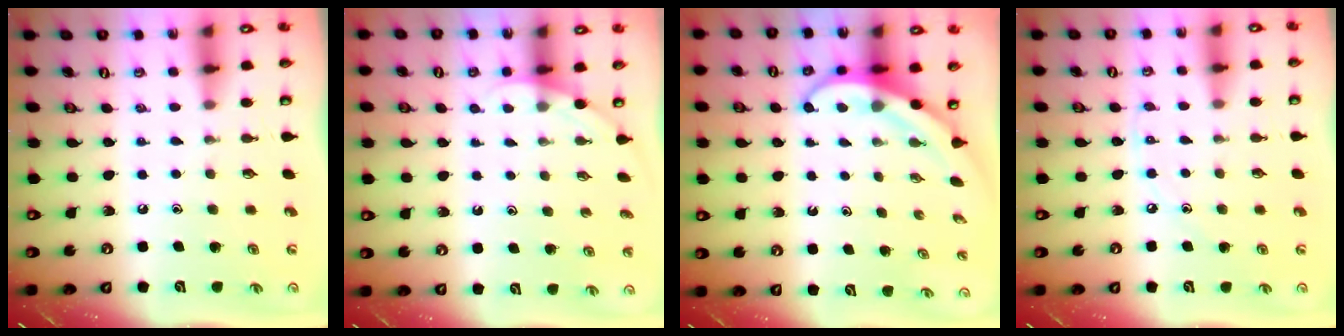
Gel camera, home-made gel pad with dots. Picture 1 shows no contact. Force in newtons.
{"total": 2.5, "press": 2.5, "slide": 0.2}
{"total": 4.1, "press": 4.1, "slide": 0.3}
{"total": 4.2, "press": 4.1, "slide": 0.6}